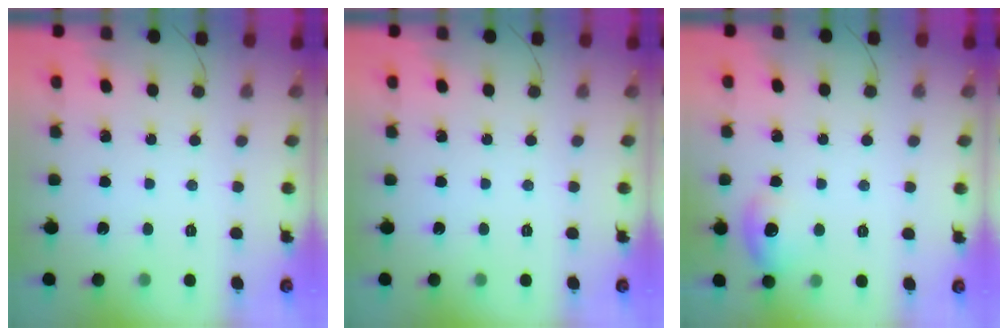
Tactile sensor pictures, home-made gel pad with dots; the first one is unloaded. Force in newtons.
{"total": 0.0}
{"total": 10.5, "press": 7.9, "slide": 7.0}